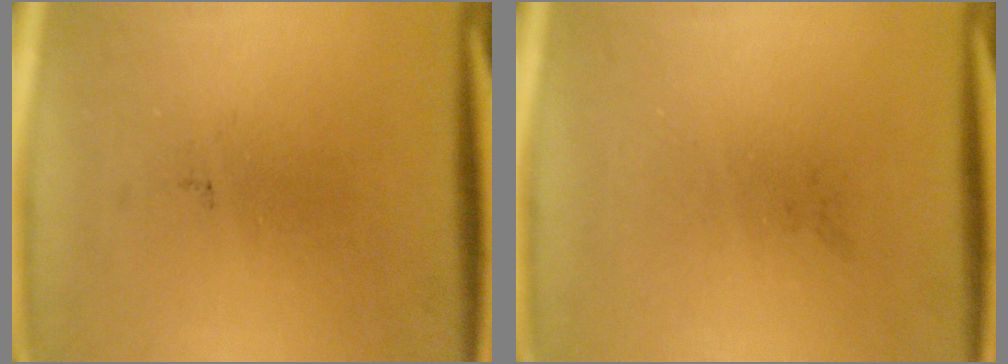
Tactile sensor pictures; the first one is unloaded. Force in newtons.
{"total": 0.0}